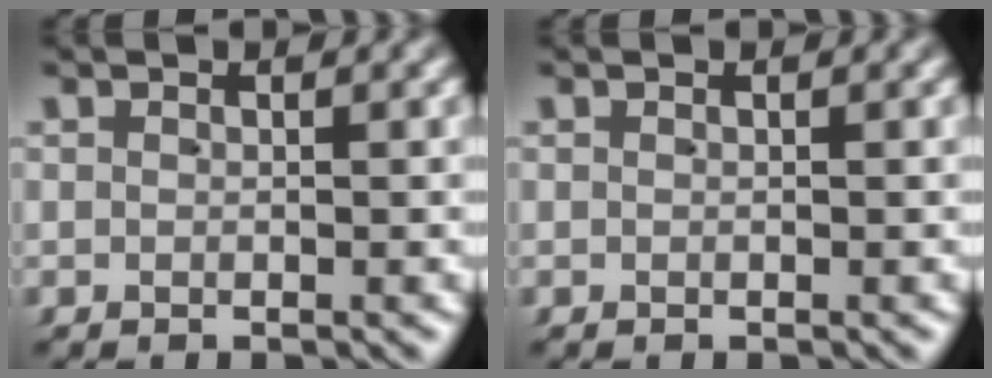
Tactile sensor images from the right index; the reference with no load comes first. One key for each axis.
{"total": 0.0}